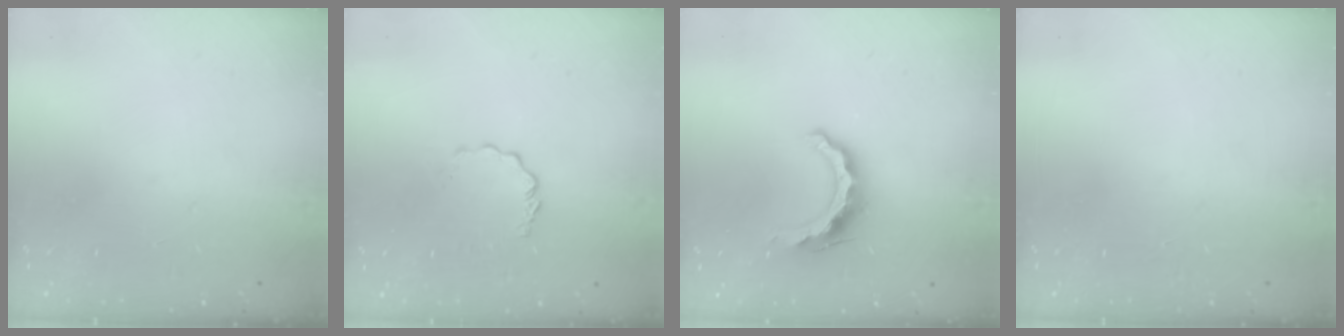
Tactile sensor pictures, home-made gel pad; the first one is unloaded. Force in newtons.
{"total": 2.9, "press": 2.9, "slide": 0.3}
{"total": 10.1, "press": 10.1, "slide": 0.6}
{"total": 0.0}